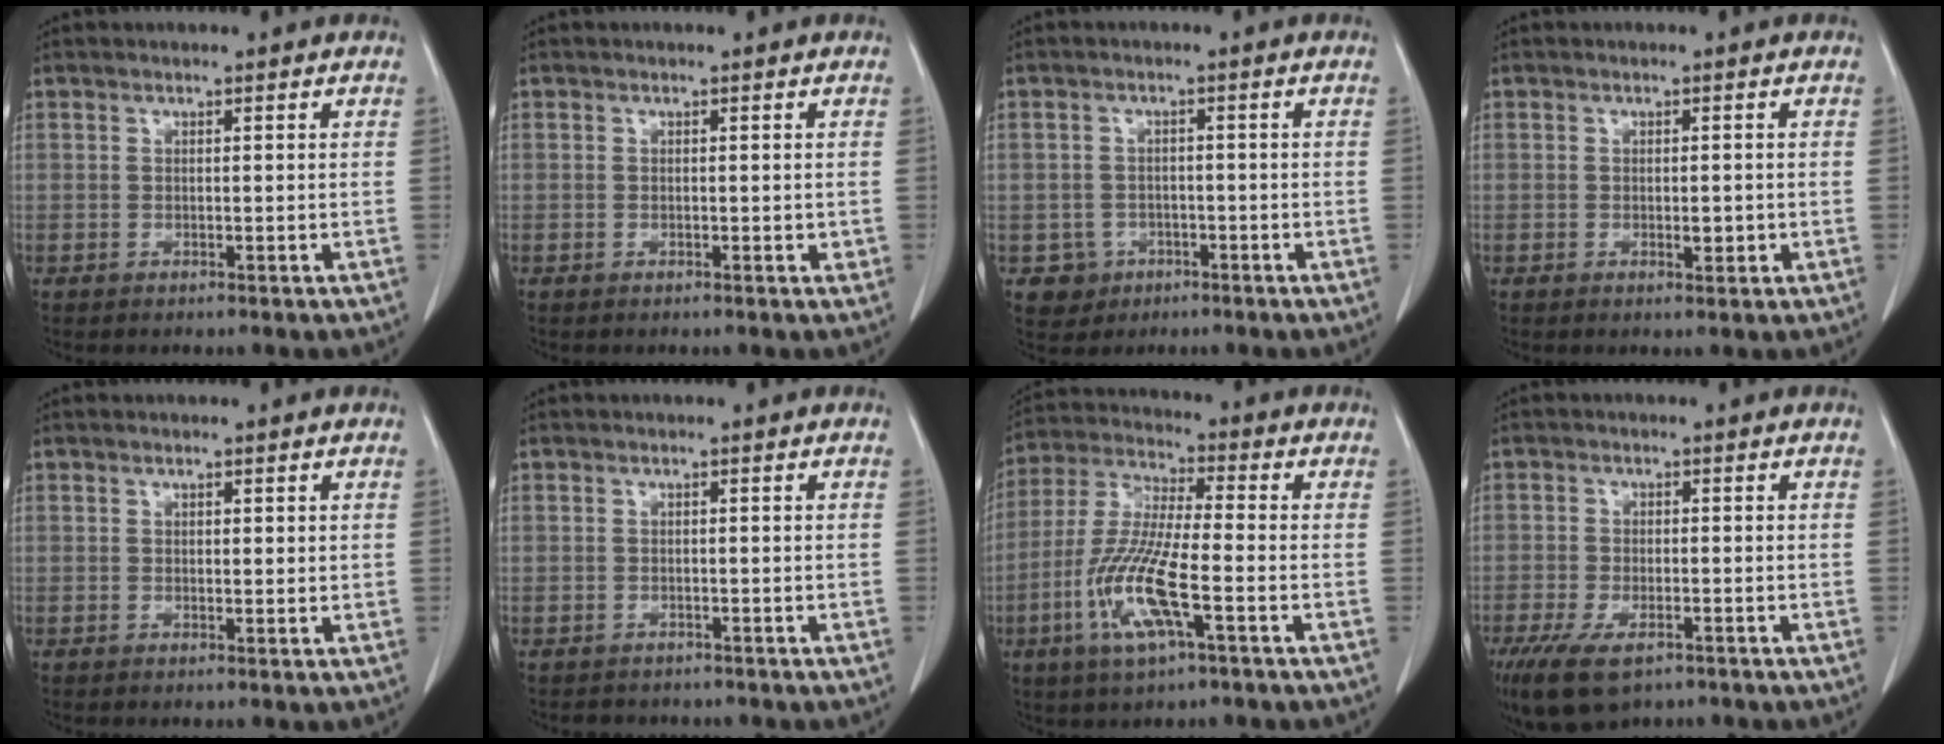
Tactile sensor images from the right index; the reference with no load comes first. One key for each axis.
{"total": 0.7, "fx": 0.0, "fy": 0.4, "fz": 0.6, "tx": -0.007, "ty": -0.001, "tz": 0.000}
{"total": 4.1, "fx": -1.7, "fy": 3.8, "fz": 0.0, "tx": 0.005, "ty": 0.013, "tz": -0.021}
{"total": 1.6, "fx": -0.3, "fy": 0.7, "fz": 1.4, "tx": -0.022, "ty": -0.001, "tz": -0.002}
{"total": 1.2, "fx": 0.5, "fy": 0.6, "fz": 0.9, "tx": -0.013, "ty": -0.003, "tz": 0.007}
{"total": 2.5, "fx": -2.1, "fy": 1.4, "fz": 0.1, "tx": -0.009, "ty": 0.001, "tz": -0.030}
{"total": 12.7, "fx": -4.4, "fy": 1.9, "fz": 11.7, "tx": -0.251, "ty": -0.012, "tz": -0.086}
{"total": 9.7, "fx": -6.1, "fy": 4.2, "fz": 6.2, "tx": -0.124, "ty": -0.018, "tz": -0.099}